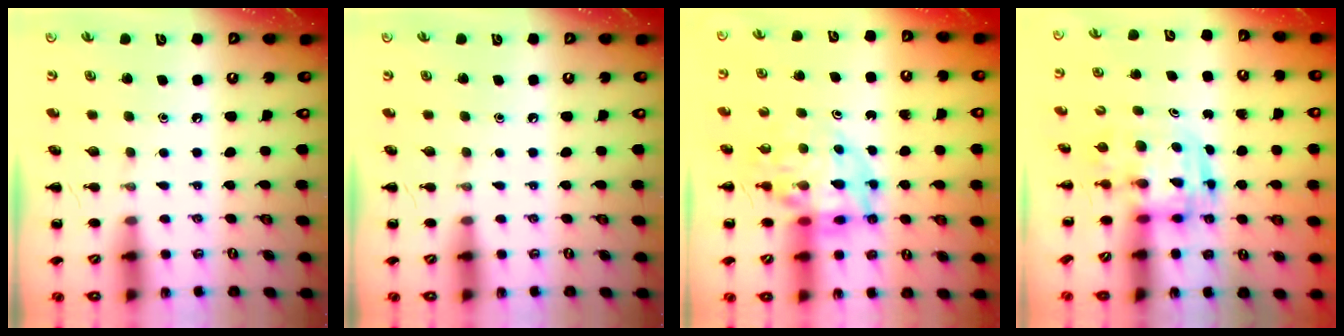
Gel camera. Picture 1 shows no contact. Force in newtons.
{"total": 0.0}
{"total": 11.7, "press": 11.2, "slide": 3.3}
{"total": 3.4, "press": 3.3, "slide": 0.7}